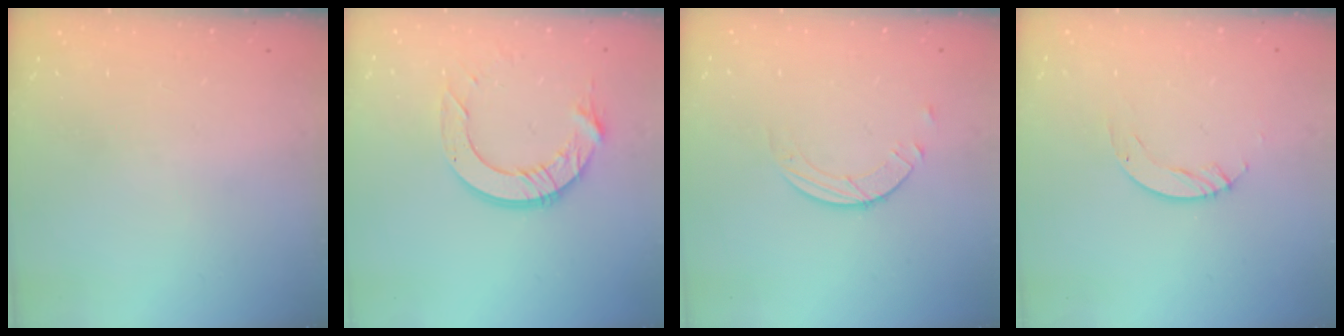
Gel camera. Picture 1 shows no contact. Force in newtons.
{"total": 11.2, "press": 11.1, "slide": 1.3}
{"total": 3.7, "press": 3.7, "slide": 0.4}
{"total": 4.0, "press": 4.0, "slide": 0.3}